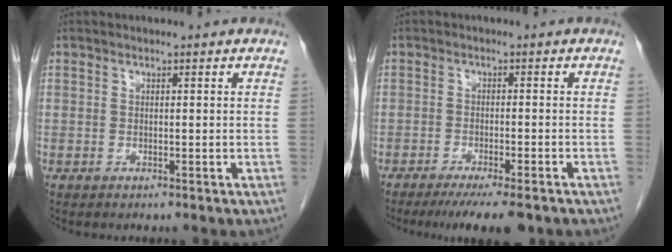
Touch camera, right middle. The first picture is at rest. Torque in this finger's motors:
{"motor_torque": [0.26, -0.25, 0.08, 0.03]}